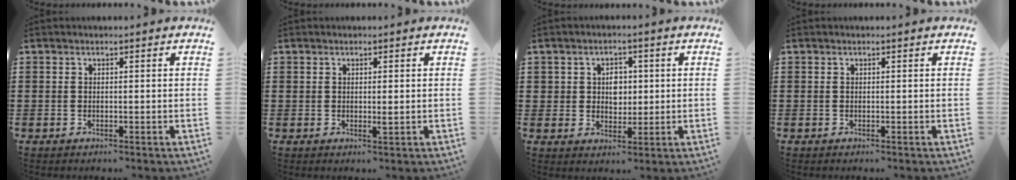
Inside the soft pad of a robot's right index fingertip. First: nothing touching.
{"total": 1.0, "force": [0.1, 0.3, 0.9], "torque": [-0.017, 0.001, 0.001]}
{"total": 3.4, "force": [0.5, 2.9, 1.7], "torque": [-0.038, 0.006, 0.004]}
{"total": 0.0}